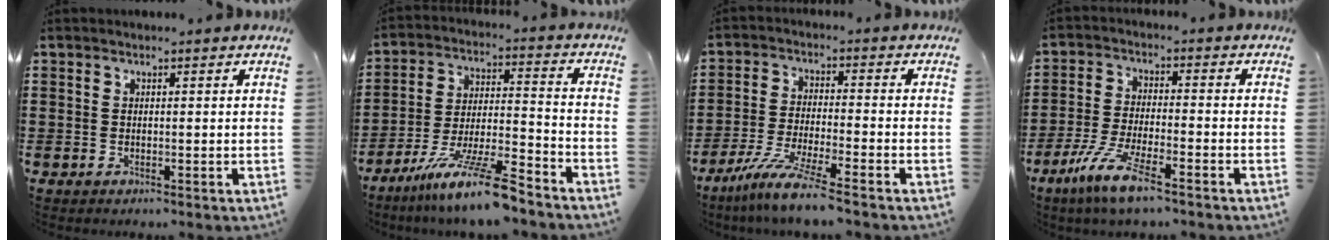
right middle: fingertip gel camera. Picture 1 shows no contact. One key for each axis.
{"total": 11.8, "fx": -9.3, "fy": 1.0, "fz": 7.3, "tx": -0.134, "ty": 0.015, "tz": -0.177}
{"total": 7.6, "fx": -6.3, "fy": -0.4, "fz": 4.2, "tx": -0.090, "ty": -0.017, "tz": -0.122}
{"total": 8.0, "fx": -5.4, "fy": 1.1, "fz": 5.8, "tx": -0.139, "ty": -0.016, "tz": -0.106}